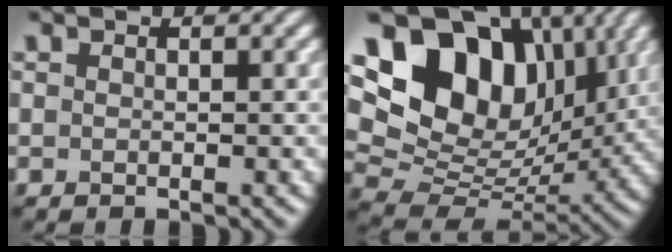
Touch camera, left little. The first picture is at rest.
{"total": 15.3, "force": [7.1, 10.1, 9.0], "torque": [-0.172, 0.040, 0.124]}